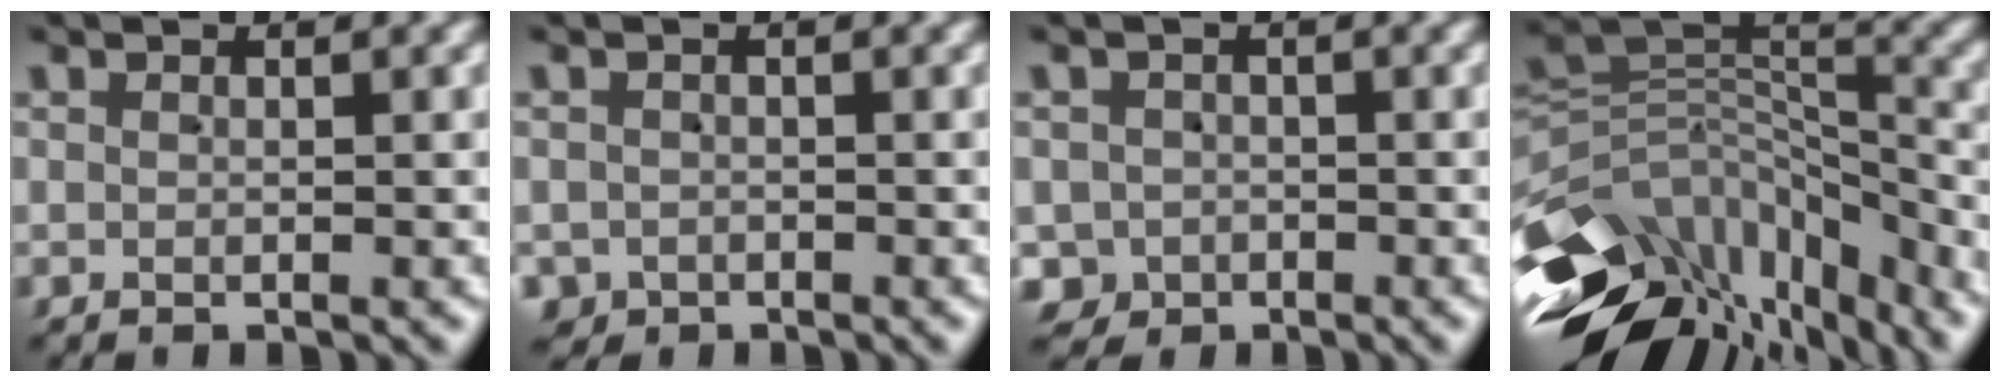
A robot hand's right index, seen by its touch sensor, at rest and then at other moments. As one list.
[{"total": 3.3, "force": [-2.2, 2.4, 0.0], "torque": [0.001, -0.024, -0.032]}, {"total": 6.2, "force": [-3.0, 5.3, 1.2], "torque": [-0.021, -0.032, -0.044]}, {"total": 15.0, "force": [-6.8, 9.4, 9.6], "torque": [-0.141, -0.040, -0.096]}]